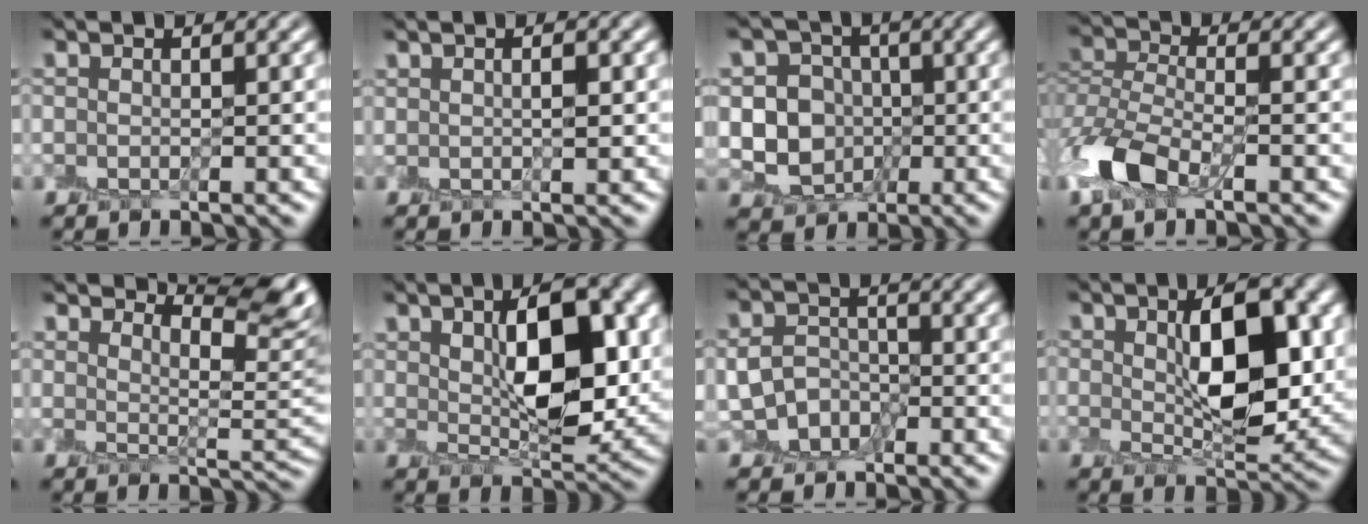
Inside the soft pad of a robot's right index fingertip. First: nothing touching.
{"total": 1.4, "force": [0.6, 0.4, 1.2], "torque": [-0.011, -0.003, 0.013]}
{"total": 6.5, "force": [-0.7, 6.0, 2.3], "torque": [-0.027, 0.010, -0.033]}
{"total": 6.0, "force": [-3.1, 3.2, 4.1], "torque": [-0.095, 0.003, -0.070]}
{"total": 9.3, "force": [7.8, 1.6, 4.8], "torque": [-0.065, 0.019, 0.105]}
{"total": 8.6, "force": [2.2, 3.7, 7.4], "torque": [-0.106, 0.006, 0.042]}
{"total": 3.1, "force": [-1.0, 2.5, 1.4], "torque": [-0.026, 0.003, -0.017]}
{"total": 7.7, "force": [1.5, 3.3, 6.8], "torque": [-0.102, 0.001, 0.032]}